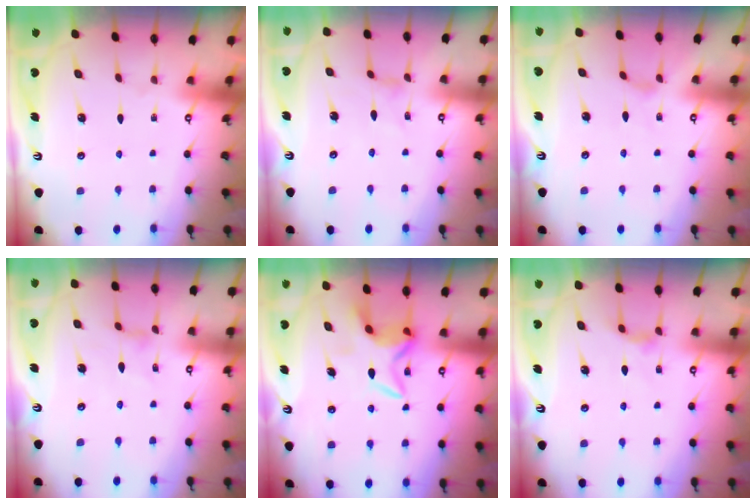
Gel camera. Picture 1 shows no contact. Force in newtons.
{"total": 1.0, "press": 1.0, "slide": 0.2}
{"total": 0.8, "press": 0.8, "slide": 0.2}
{"total": 2.5, "press": 2.4, "slide": 0.4}
{"total": 7.1, "press": 7.1, "slide": 0.5}
{"total": 3.8, "press": 3.7, "slide": 0.7}